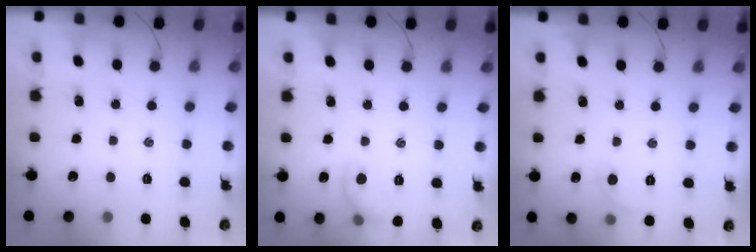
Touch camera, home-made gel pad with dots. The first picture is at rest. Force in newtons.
{"total": 7.2, "press": 7.1, "slide": 1.2}
{"total": 5.1, "press": 4.8, "slide": 1.7}